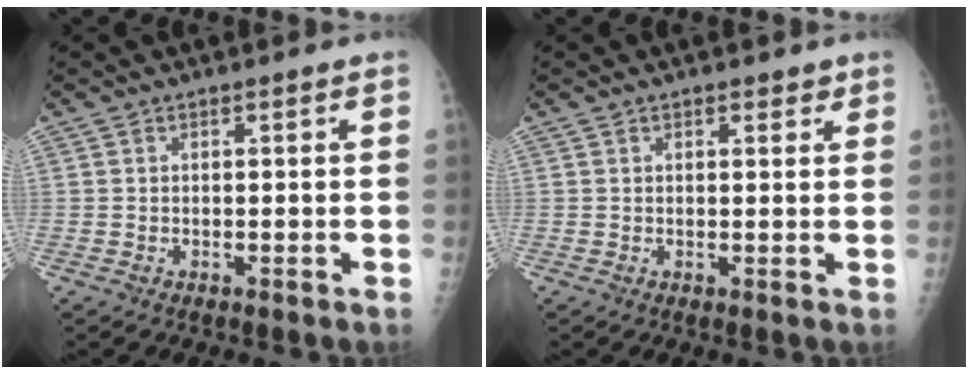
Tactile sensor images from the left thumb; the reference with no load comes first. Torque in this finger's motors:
{"motor_torque": [-0.44, 0.09, -0.20, 0.24, -0.01]}